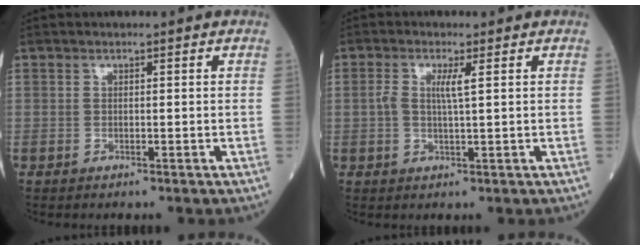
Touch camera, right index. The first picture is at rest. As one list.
[{"total": 3.0, "force": [0.7, 0.2, 3.0], "torque": [-0.064, 0.005, 0.011]}]